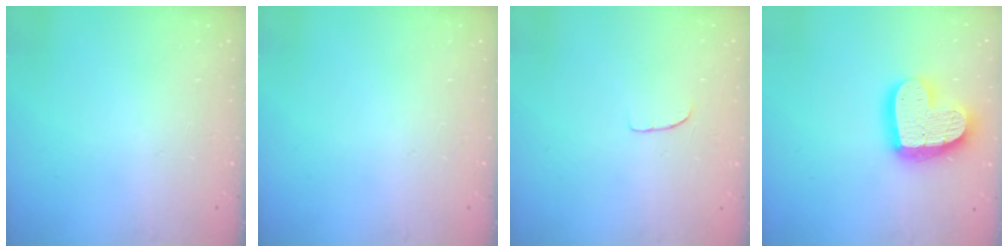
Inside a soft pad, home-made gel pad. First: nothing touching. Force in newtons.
{"total": 0.0}
{"total": 5.4, "press": 5.4, "slide": 0.4}
{"total": 19.6, "press": 19.5, "slide": 1.4}